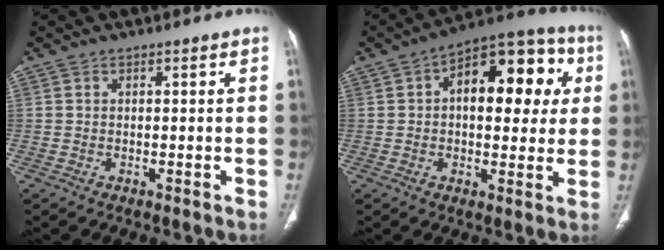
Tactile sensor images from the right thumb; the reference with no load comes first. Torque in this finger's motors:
{"motor_torque": [-0.76, 1.30, 0.70, 0.56, 0.11]}